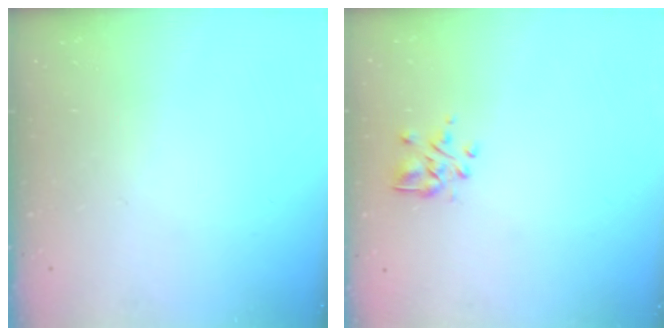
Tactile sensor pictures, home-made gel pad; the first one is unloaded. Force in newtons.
{"total": 3.7, "press": 3.4, "slide": 1.3}